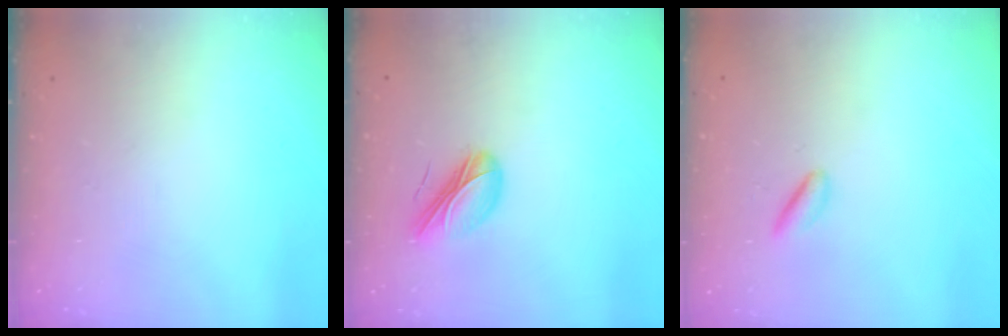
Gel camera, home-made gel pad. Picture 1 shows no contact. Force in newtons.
{"total": 9.5, "press": 9.2, "slide": 2.5}
{"total": 2.1, "press": 2.0, "slide": 0.7}